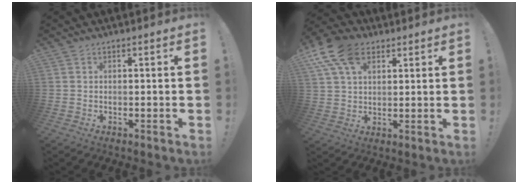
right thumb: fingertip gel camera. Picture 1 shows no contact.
{"total": 13.1, "force": [6.4, 8.2, 8.0], "torque": [-0.136, -0.015, 0.121]}